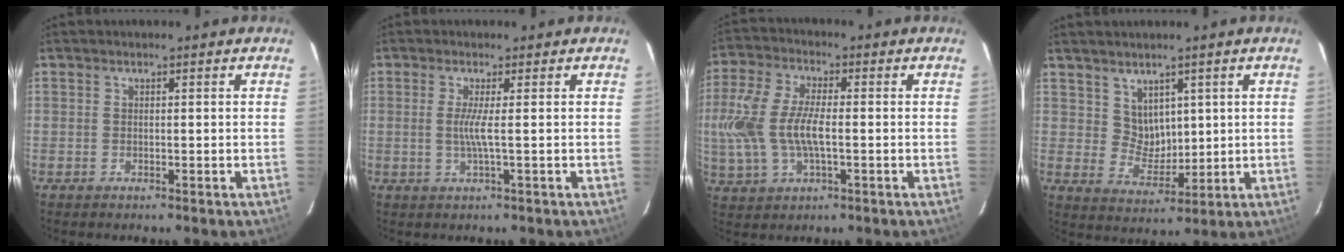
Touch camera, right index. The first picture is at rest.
{"total": 2.6, "force": [0.1, -0.8, 2.4], "torque": [-0.044, -0.007, 0.001]}
{"total": 13.0, "force": [-0.8, 6.0, 11.5], "torque": [-0.255, 0.005, -0.013]}
{"total": 5.2, "force": [3.0, 4.0, 1.6], "torque": [-0.020, 0.004, 0.068]}